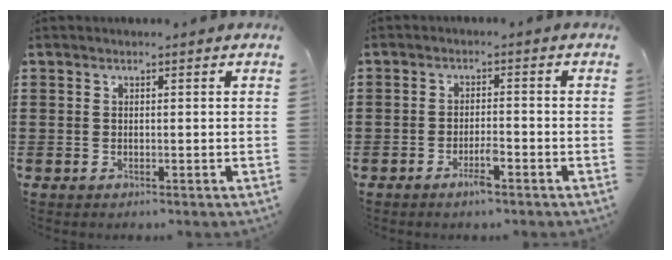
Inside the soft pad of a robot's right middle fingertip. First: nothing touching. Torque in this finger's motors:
{"motor_torque": [0.63, -0.51, 0.03, 0.05]}